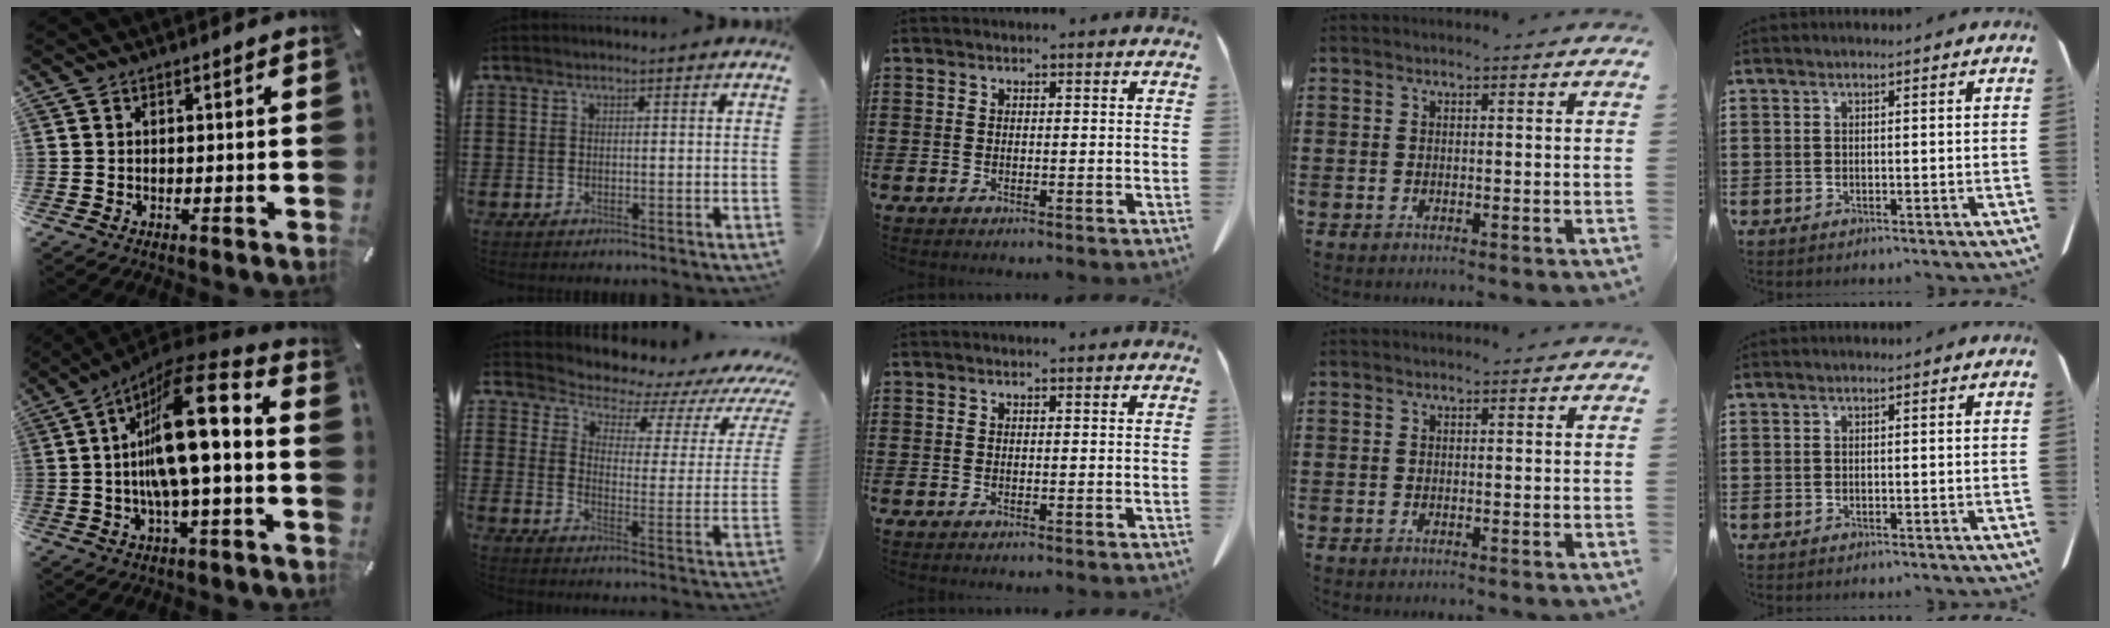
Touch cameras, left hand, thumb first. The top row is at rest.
{"thumb": {"total": 18.5, "force": [0.9, 4.9, 17.8], "torque": [-0.298, -0.027, 0.003]}, "index": {"total": 4.2, "force": [3.9, 1.2, 1.3], "torque": [-0.043, -0.038, 0.059]}}